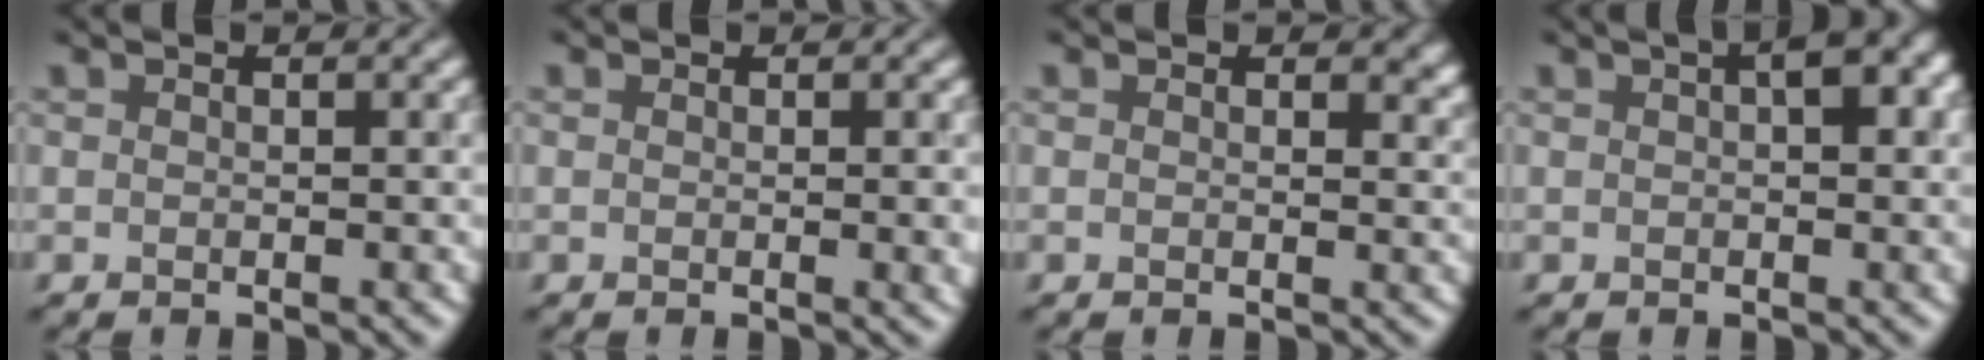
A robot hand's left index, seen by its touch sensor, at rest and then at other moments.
{"total": 1.4, "force": [0.1, 0.4, 1.3], "torque": [-0.013, -0.004, 0.001]}
{"total": 1.4, "force": [0.7, 1.0, 0.8], "torque": [-0.006, -0.007, 0.008]}
{"total": 3.6, "force": [1.1, 1.5, 3.1], "torque": [-0.038, 0.012, 0.014]}